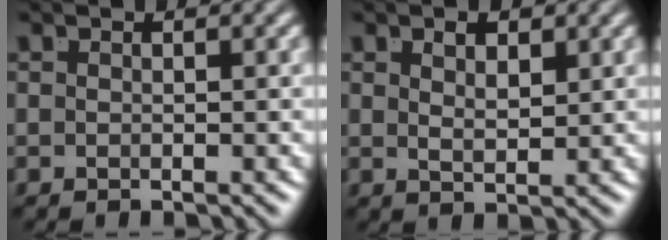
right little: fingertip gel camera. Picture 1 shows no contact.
{"total": 1.8, "force": [0.9, -0.1, 1.5], "torque": [-0.021, -0.012, 0.028]}